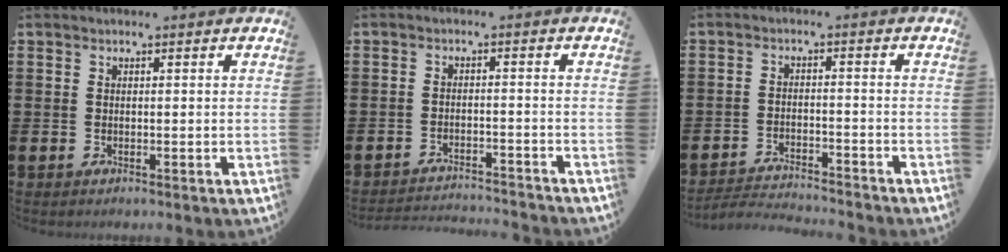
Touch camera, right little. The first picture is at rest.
{"total": 2.6, "force": [-2.6, -0.1, -0.1], "torque": [-0.003, 0.002, -0.055]}
{"total": 2.8, "force": [-2.8, -0.1, 0.0], "torque": [-0.004, 0.002, -0.061]}